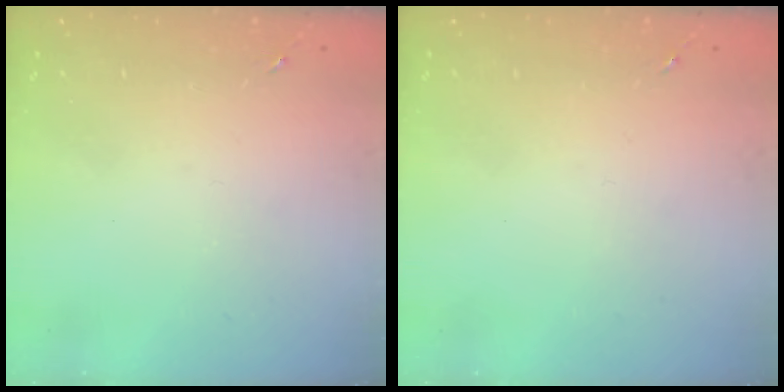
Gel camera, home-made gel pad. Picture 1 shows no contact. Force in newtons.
{"total": 0.0}